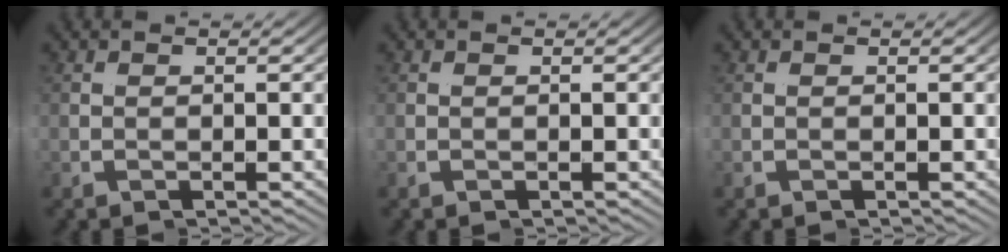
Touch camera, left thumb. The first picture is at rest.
{"total": 0.0}
{"total": 0.0}